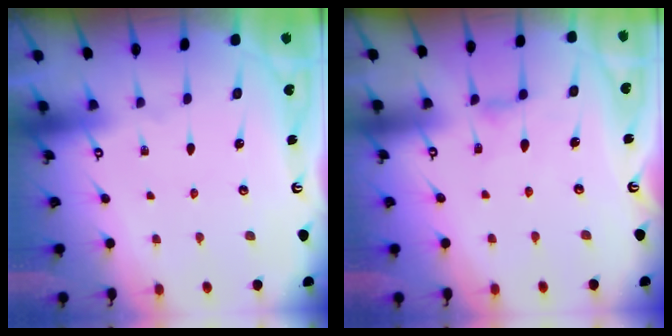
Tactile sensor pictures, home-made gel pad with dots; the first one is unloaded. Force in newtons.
{"total": 2.1, "press": 2.0, "slide": 0.4}